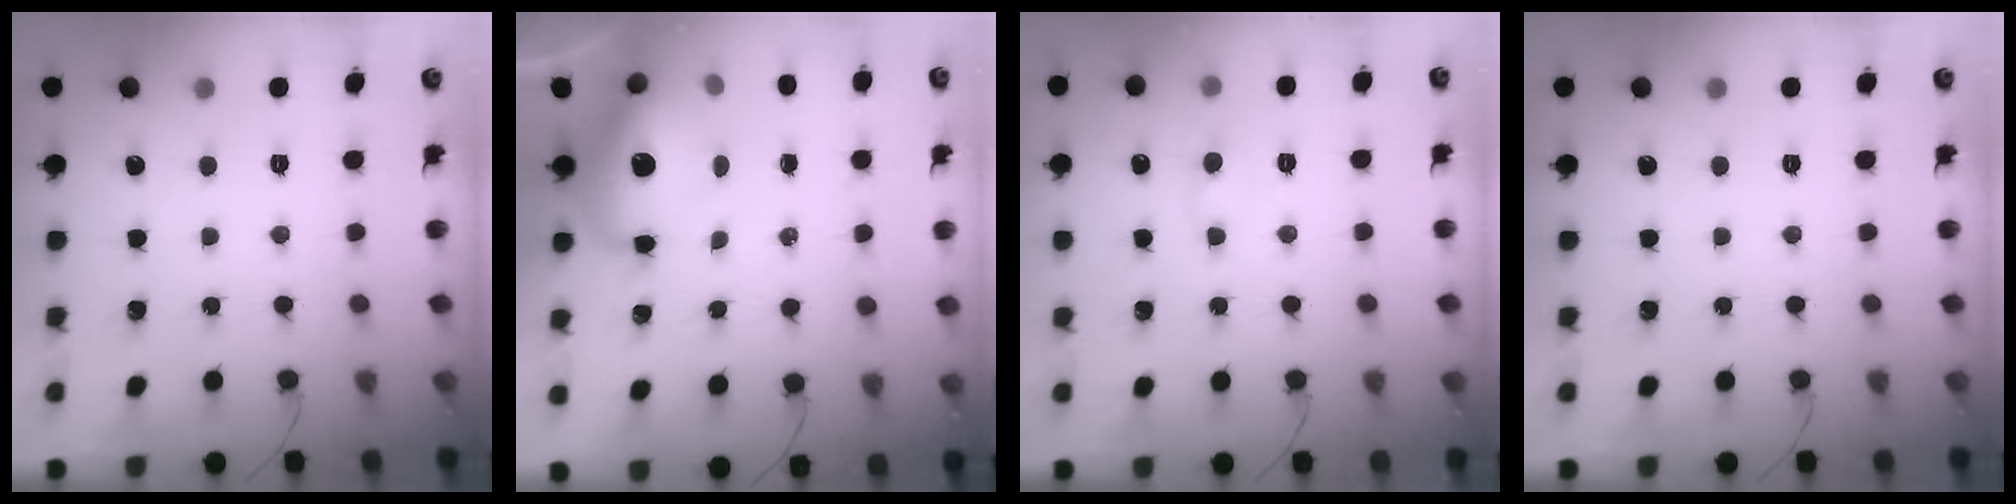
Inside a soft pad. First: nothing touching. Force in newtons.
{"total": 13.4, "press": 13.0, "slide": 3.1}
{"total": 2.3, "press": 2.0, "slide": 1.3}
{"total": 0.0}